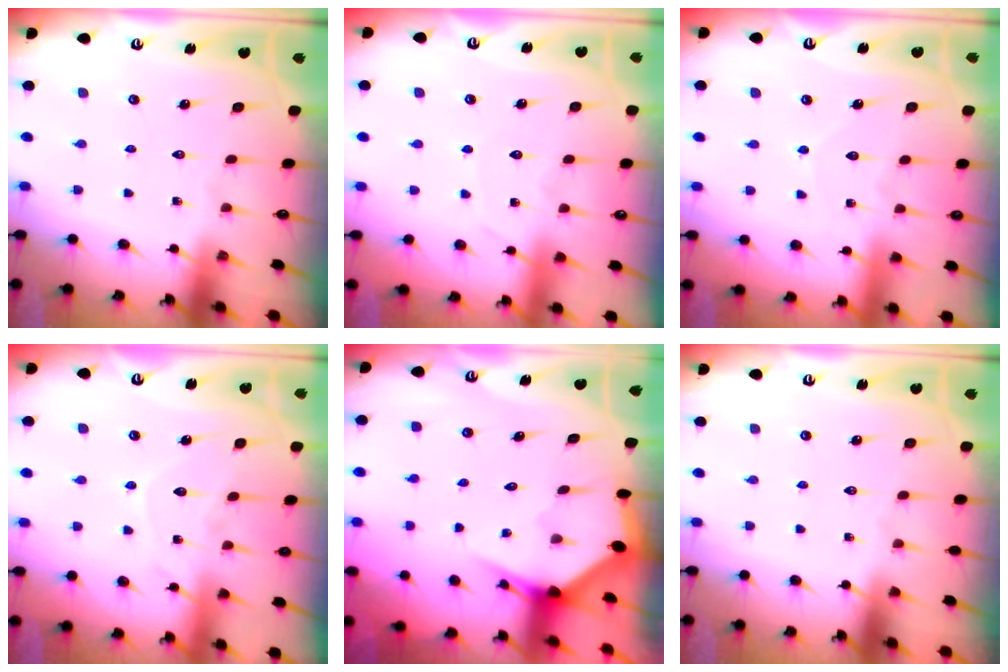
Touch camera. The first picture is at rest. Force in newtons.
{"total": 3.7, "press": 3.7, "slide": 0.6}
{"total": 4.2, "press": 4.2, "slide": 0.3}
{"total": 8.3, "press": 8.3, "slide": 0.6}
{"total": 3.1, "press": 3.1, "slide": 0.4}
{"total": 0.0}